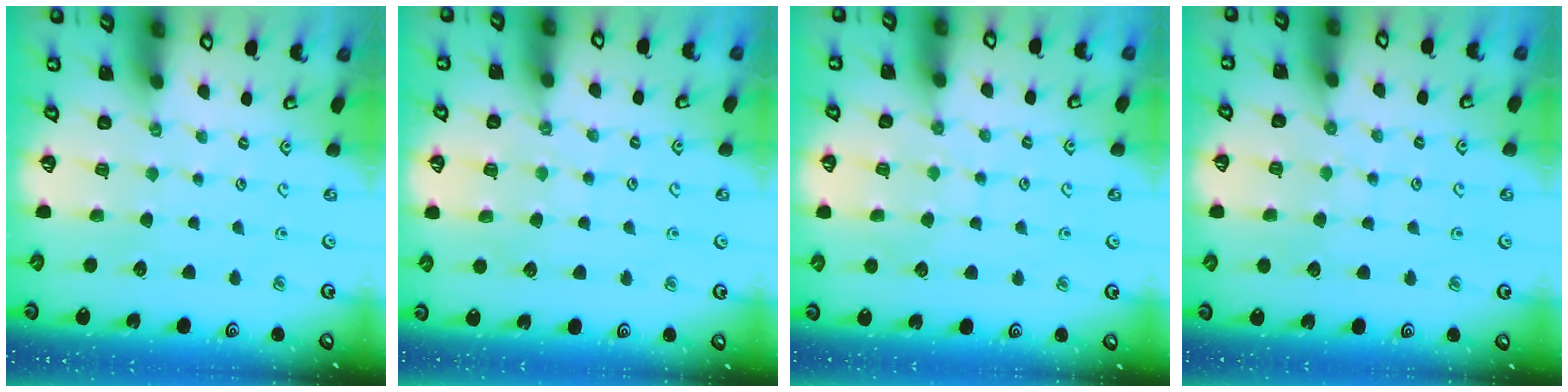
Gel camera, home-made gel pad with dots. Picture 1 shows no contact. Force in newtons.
{"total": 5.1, "press": 5.0, "slide": 0.8}
{"total": 6.5, "press": 6.5, "slide": 0.8}
{"total": 5.8, "press": 5.7, "slide": 0.6}